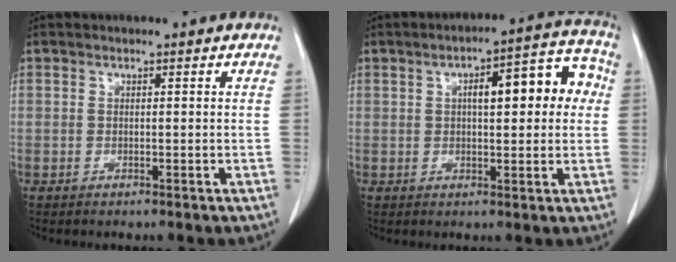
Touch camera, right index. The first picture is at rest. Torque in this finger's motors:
{"motor_torque": [0.88, 0.65, 0.30, 0.08]}